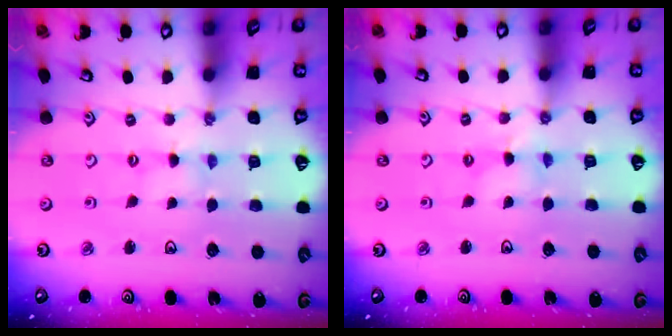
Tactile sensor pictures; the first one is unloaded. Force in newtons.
{"total": 1.1, "press": 1.0, "slide": 0.2}